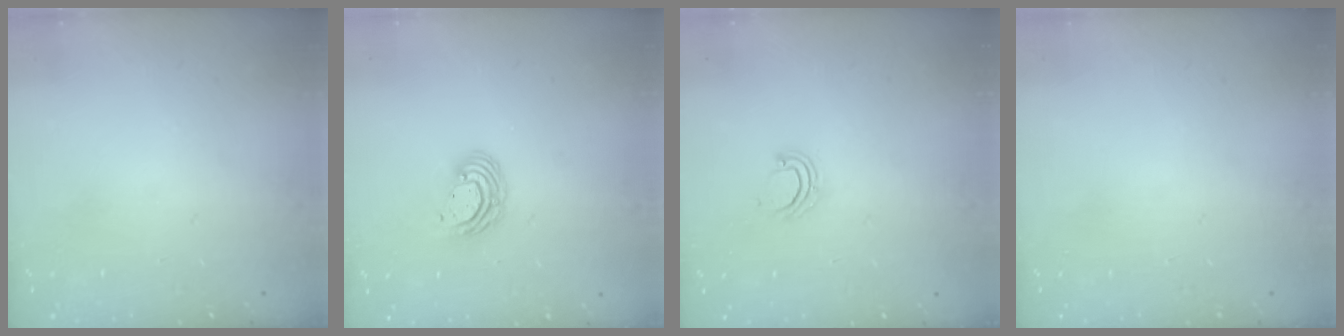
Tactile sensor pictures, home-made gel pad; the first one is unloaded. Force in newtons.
{"total": 7.3, "press": 7.1, "slide": 1.3}
{"total": 2.2, "press": 2.2, "slide": 0.1}
{"total": 0.0}